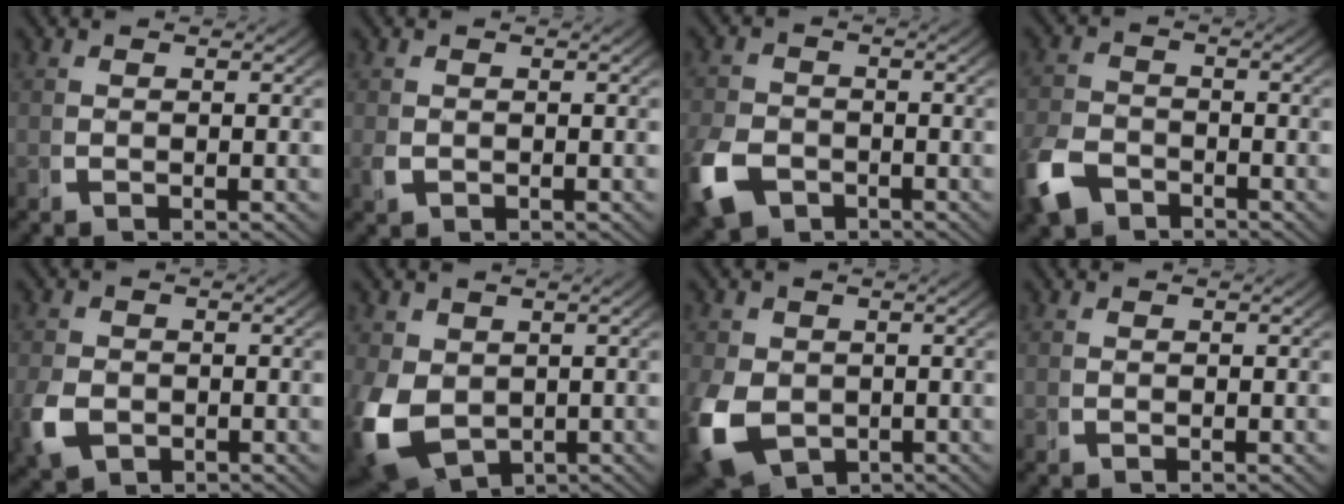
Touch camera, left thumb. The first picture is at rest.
{"total": 1.1, "force": [-0.2, 0.9, 0.6], "torque": [-0.019, -0.003, 0.000]}
{"total": 6.1, "force": [-3.4, 4.2, 2.8], "torque": [-0.072, -0.028, -0.051]}
{"total": 5.1, "force": [-3.6, 3.0, 2.0], "torque": [-0.053, -0.022, -0.057]}
{"total": 3.9, "force": [-1.5, 2.9, 2.2], "torque": [-0.060, -0.014, -0.021]}
{"total": 7.4, "force": [-2.0, 5.5, 4.5], "torque": [-0.120, -0.040, -0.009]}
{"total": 7.9, "force": [-2.6, 5.9, 4.6], "torque": [-0.117, -0.046, -0.023]}
{"total": 0.0}